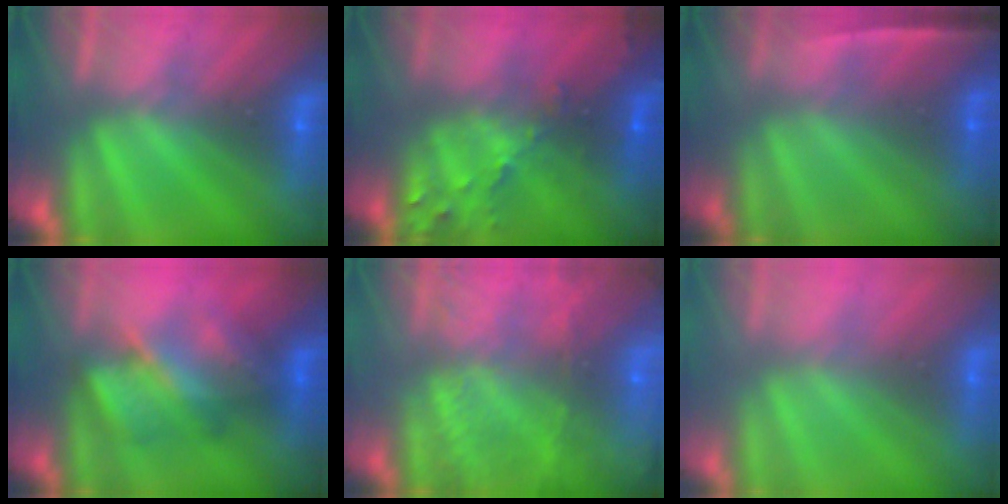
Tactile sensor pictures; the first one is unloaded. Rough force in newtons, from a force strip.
{"total": 9.8}
{"total": 1.4}
{"total": 3.9}
{"total": 7.0}
{"total": 2.9}